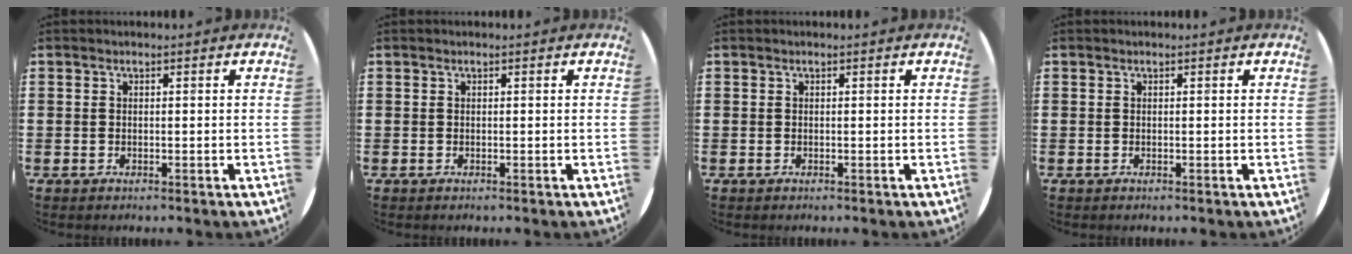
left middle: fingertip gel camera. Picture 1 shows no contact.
{"total": 0.0}
{"total": 0.0}
{"total": 0.0}